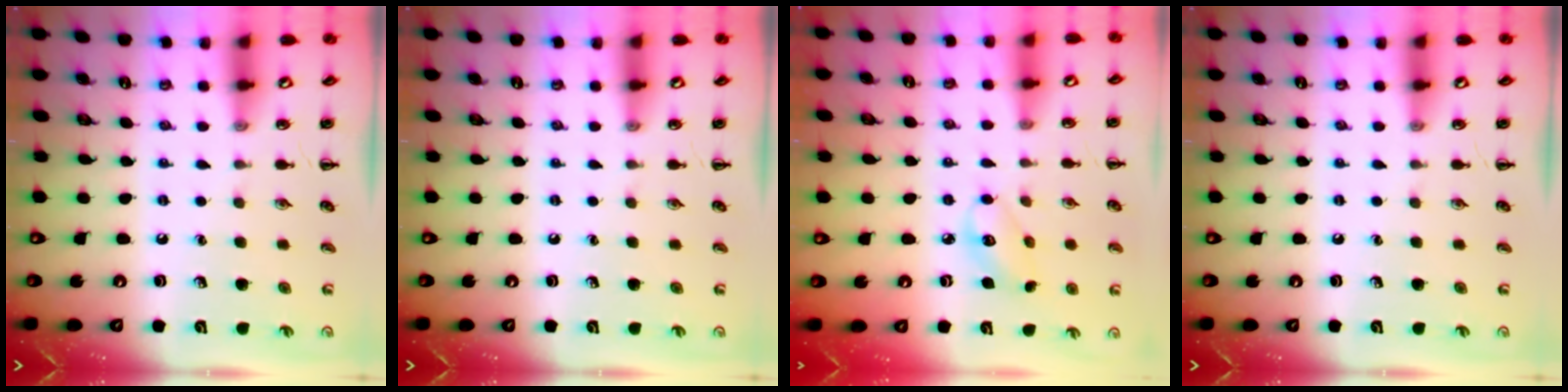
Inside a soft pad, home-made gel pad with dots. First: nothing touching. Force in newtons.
{"total": 0.0}
{"total": 5.5, "press": 5.4, "slide": 0.8}
{"total": 0.0}